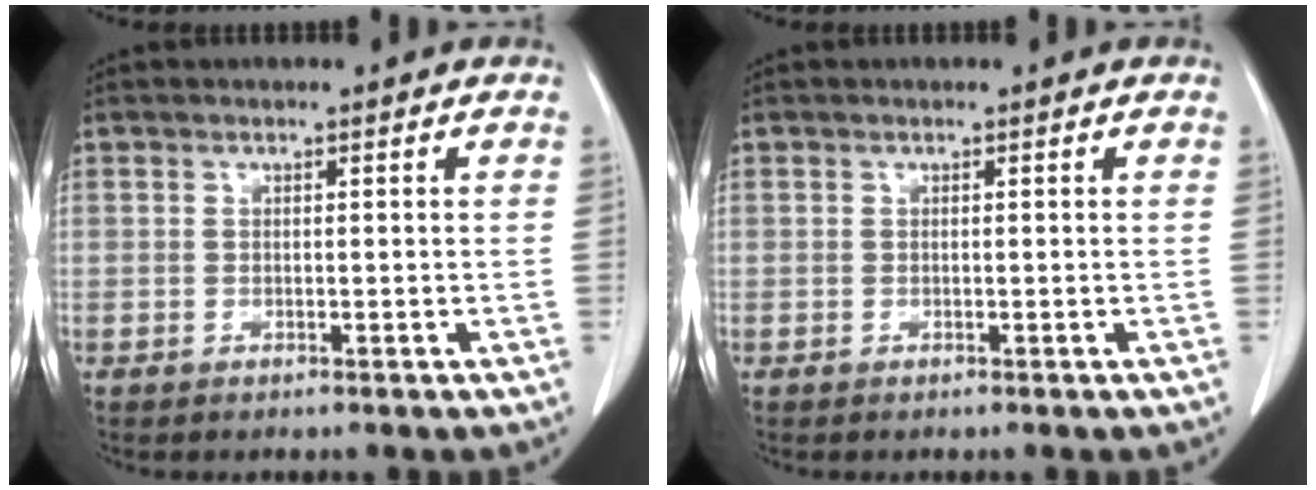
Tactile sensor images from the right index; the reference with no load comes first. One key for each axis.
{"total": 0.0}